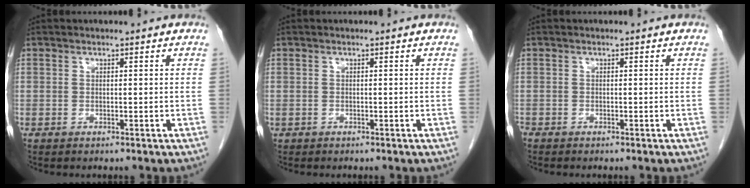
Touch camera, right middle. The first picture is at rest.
{"total": 0.0}
{"total": 0.5, "force": [-0.5, 0.2, 0.1], "torque": [-0.008, -0.001, -0.014]}